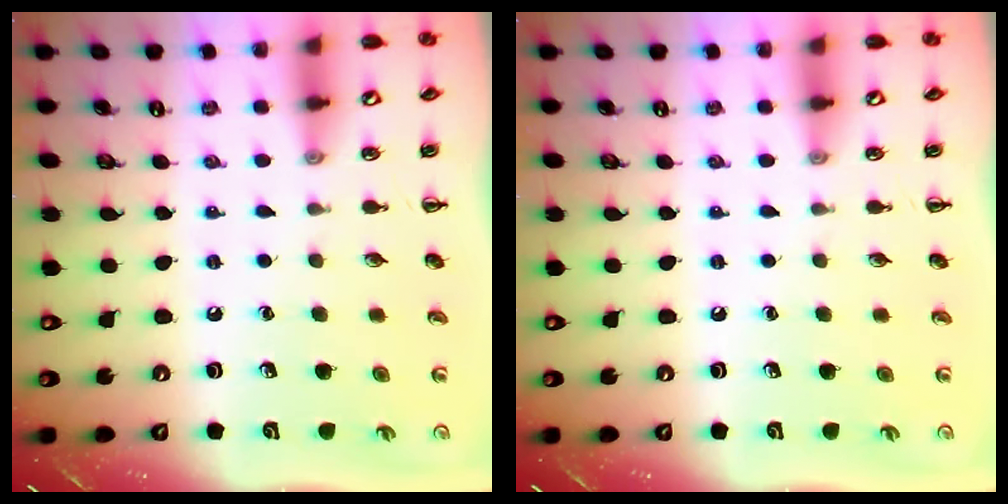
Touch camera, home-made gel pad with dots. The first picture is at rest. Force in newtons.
{"total": 0.0}